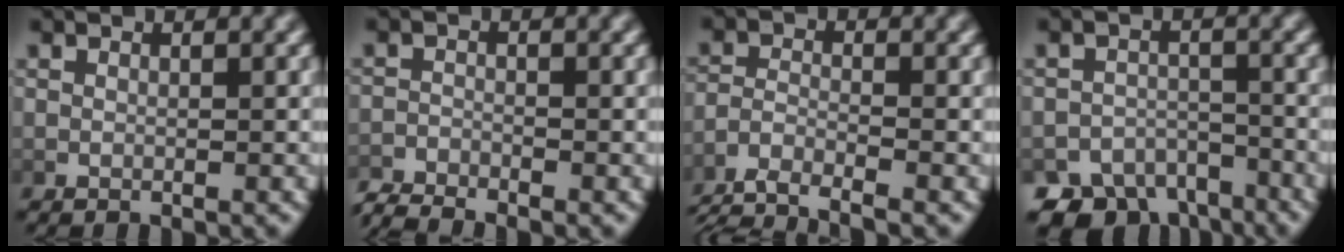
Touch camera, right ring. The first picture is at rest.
{"total": 2.5, "force": [-2.4, 0.4, 0.2], "torque": [-0.002, -0.010, -0.044]}
{"total": 7.1, "force": [-6.2, 2.2, 2.6], "torque": [-0.051, -0.025, -0.095]}
{"total": 8.2, "force": [-6.9, 4.0, 2.0], "torque": [-0.012, -0.023, -0.115]}